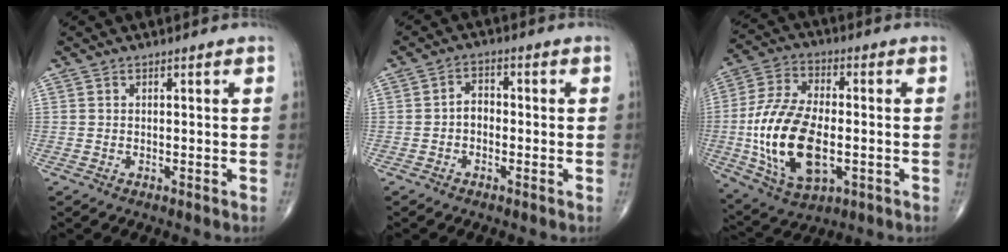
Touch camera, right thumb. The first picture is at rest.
{"total": 3.0, "force": [-0.9, 2.2, 1.8], "torque": [-0.016, 0.018, -0.027]}
{"total": 19.4, "force": [-3.0, 10.4, 16.2], "torque": [-0.318, 0.008, -0.045]}